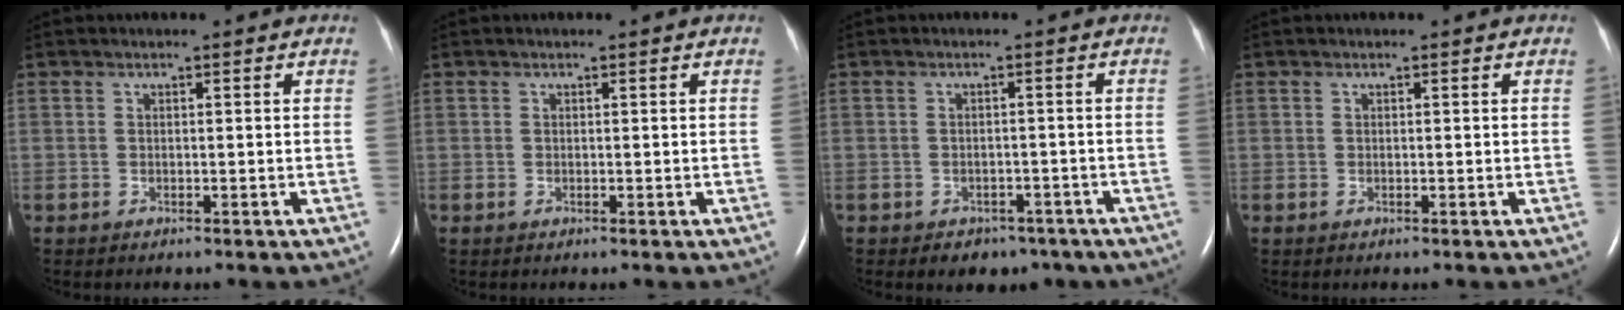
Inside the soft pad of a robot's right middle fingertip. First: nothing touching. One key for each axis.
{"total": 0.0}
{"total": 5.1, "fx": -3.7, "fy": 3.3, "fz": 1.2, "tx": -0.014, "ty": 0.016, "tz": -0.035}
{"total": 0.0}